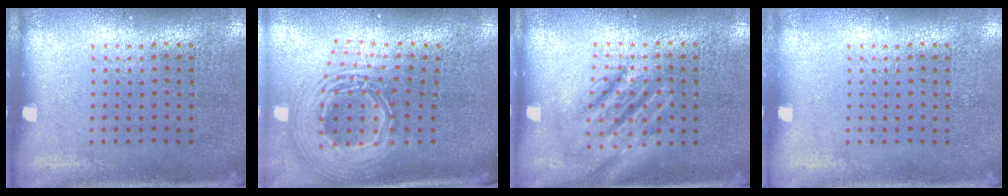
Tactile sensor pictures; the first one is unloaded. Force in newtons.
{"total": 2.8, "press": 1.9, "slide": 2.1}
{"total": 2.5, "press": 2.5, "slide": 0.3}
{"total": 0.0}